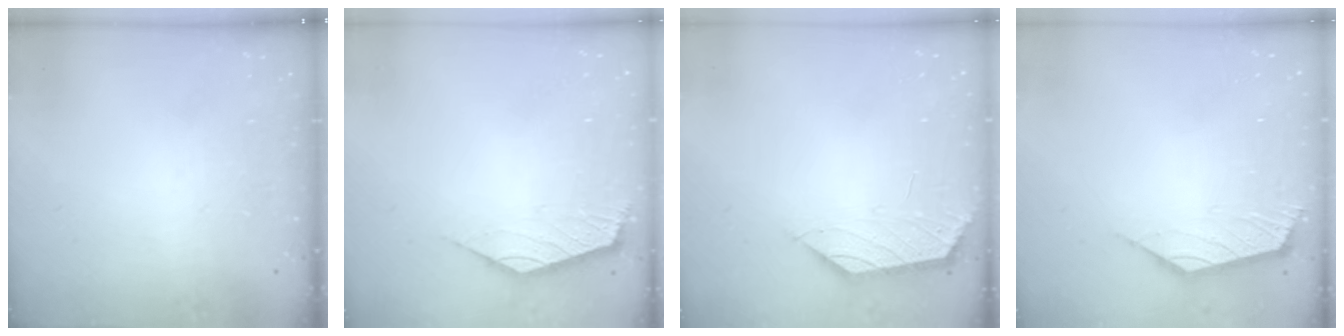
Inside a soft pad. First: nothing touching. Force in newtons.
{"total": 2.5, "press": 2.4, "slide": 0.6}
{"total": 1.1, "press": 1.0, "slide": 0.4}
{"total": 2.8, "press": 2.8, "slide": 0.7}